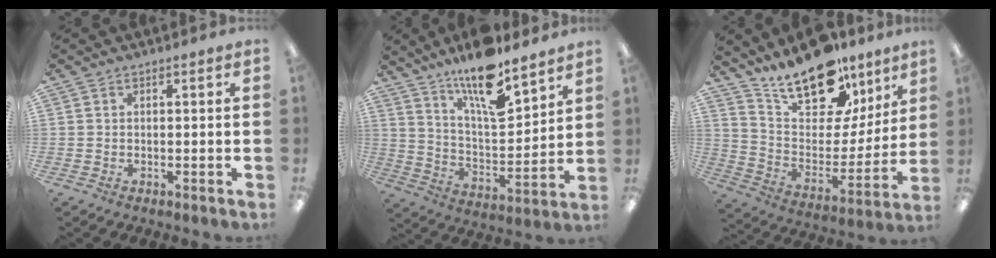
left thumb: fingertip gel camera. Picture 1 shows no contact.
{"total": 15.7, "force": [12.2, 4.4, 8.9], "torque": [-0.157, -0.080, 0.206]}
{"total": 20.7, "force": [15.8, 9.5, 9.4], "torque": [-0.161, -0.107, 0.283]}